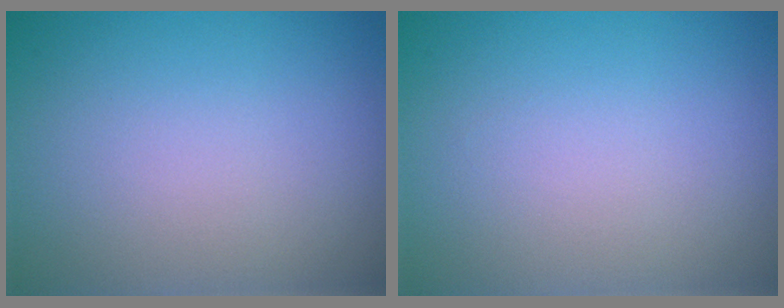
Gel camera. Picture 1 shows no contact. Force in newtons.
{"total": 0.0}